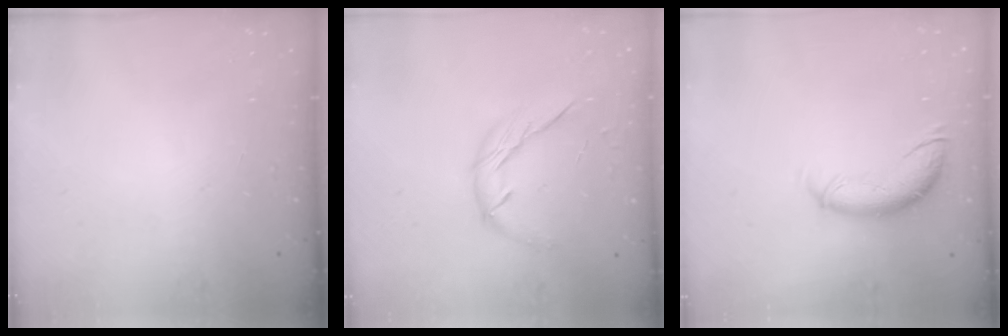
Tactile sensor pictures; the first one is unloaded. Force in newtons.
{"total": 8.7, "press": 8.7, "slide": 0.3}
{"total": 10.8, "press": 10.6, "slide": 1.8}